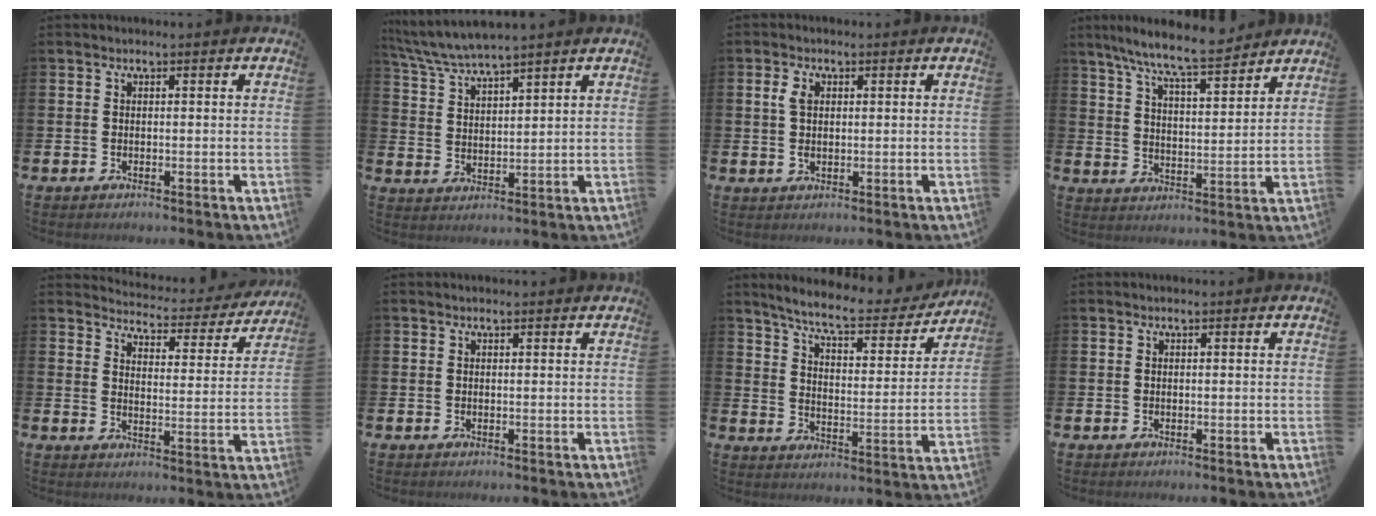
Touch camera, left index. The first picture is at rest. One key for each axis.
{"total": 5.0, "fx": 4.9, "fy": -0.1, "fz": 1.1, "tx": -0.046, "ty": -0.023, "tz": 0.087}
{"total": 2.8, "fx": 1.1, "fy": 1.7, "fz": 1.9, "tx": -0.027, "ty": 0.004, "tz": 0.016}
{"total": 8.6, "fx": 8.0, "fy": 0.4, "fz": 3.2, "tx": -0.094, "ty": -0.040, "tz": 0.144}
{"total": 4.2, "fx": 4.1, "fy": 0.6, "fz": 0.4, "tx": -0.026, "ty": -0.037, "tz": 0.064}
{"total": 0.0}
{"total": 8.0, "fx": 7.3, "fy": 1.3, "fz": 3.2, "tx": -0.081, "ty": -0.049, "tz": 0.120}
{"total": 0.0}